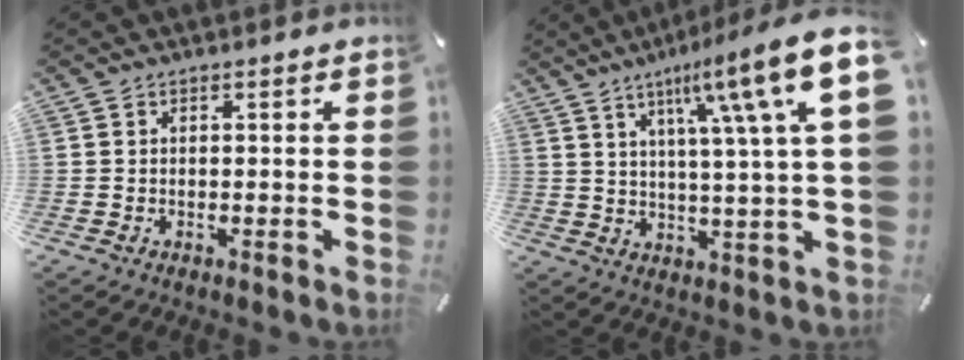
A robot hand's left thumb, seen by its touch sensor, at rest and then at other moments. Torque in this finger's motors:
{"motor_torque": [2.50, 2.51, 1.56, -1.21, 0.56]}